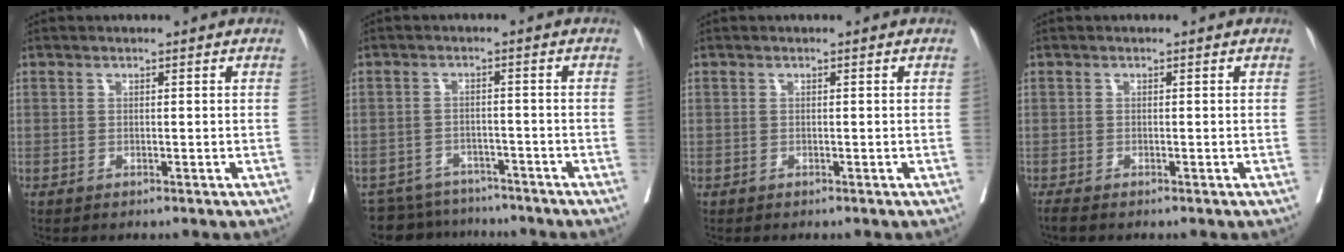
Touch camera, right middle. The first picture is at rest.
{"total": 8.3, "force": [-7.9, 2.8, 0.2], "torque": [-0.001, 0.009, -0.110]}
{"total": 0.0}
{"total": 1.0, "force": [-0.9, 0.0, 0.4], "torque": [-0.015, -0.005, -0.019]}